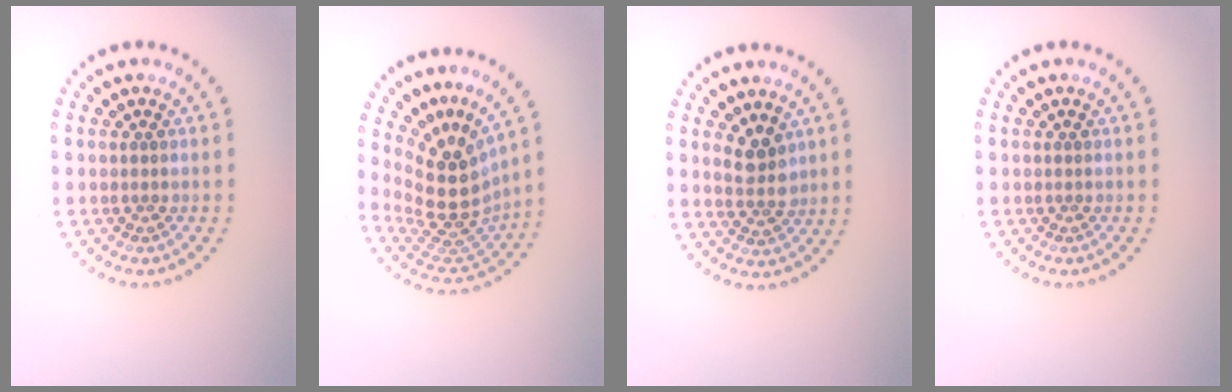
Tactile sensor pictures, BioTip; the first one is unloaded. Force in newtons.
{"total": 5.2, "press": 4.1, "slide": 3.2}
{"total": 2.5, "press": 2.3, "slide": 1.0}
{"total": 0.0}